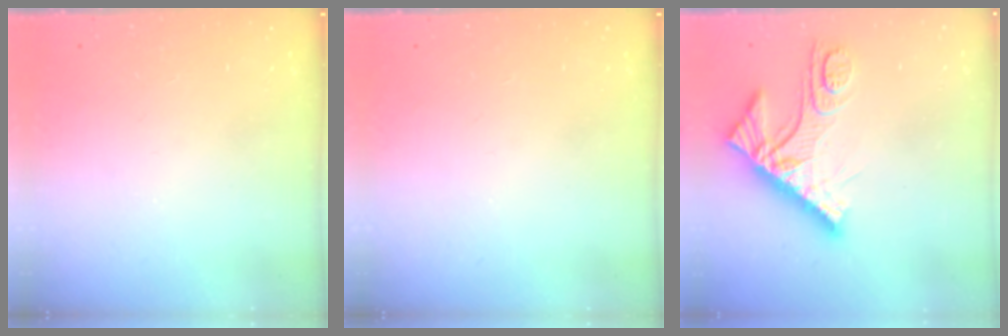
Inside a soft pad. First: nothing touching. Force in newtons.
{"total": 0.0}
{"total": 12.1, "press": 12.0, "slide": 1.1}